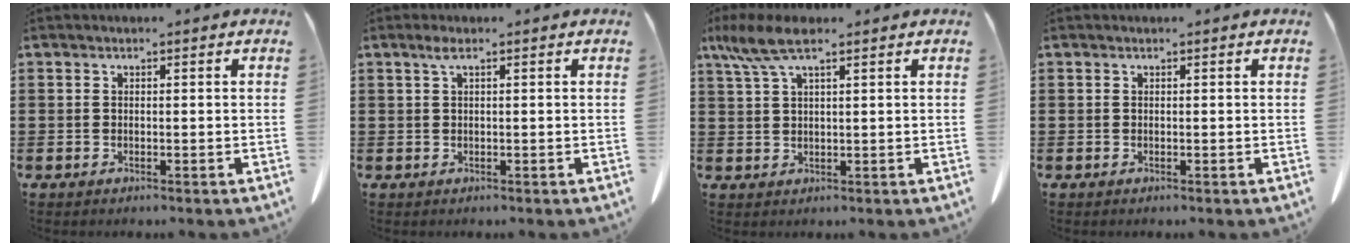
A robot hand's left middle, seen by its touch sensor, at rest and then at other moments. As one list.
[{"total": 1.4, "force": [0.5, 0.2, 1.3], "torque": [-0.027, 0.003, 0.008]}, {"total": 5.8, "force": [3.6, 1.4, 4.4], "torque": [-0.099, -0.002, 0.062]}, {"total": 0.0}]